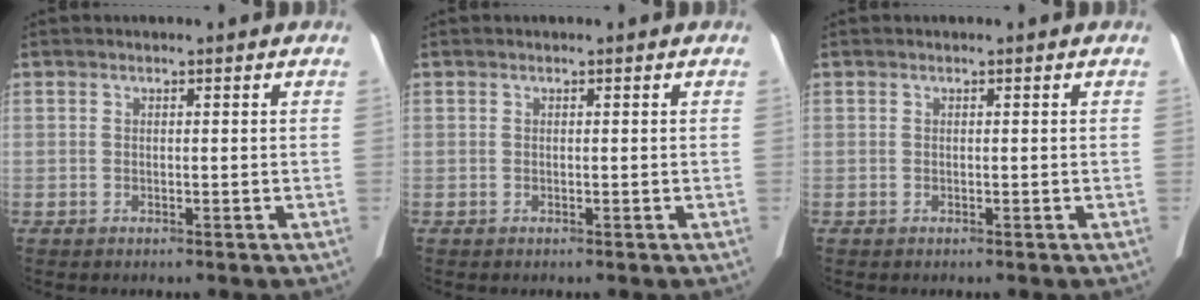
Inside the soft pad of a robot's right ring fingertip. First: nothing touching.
{"total": 0.0}
{"total": 0.0}